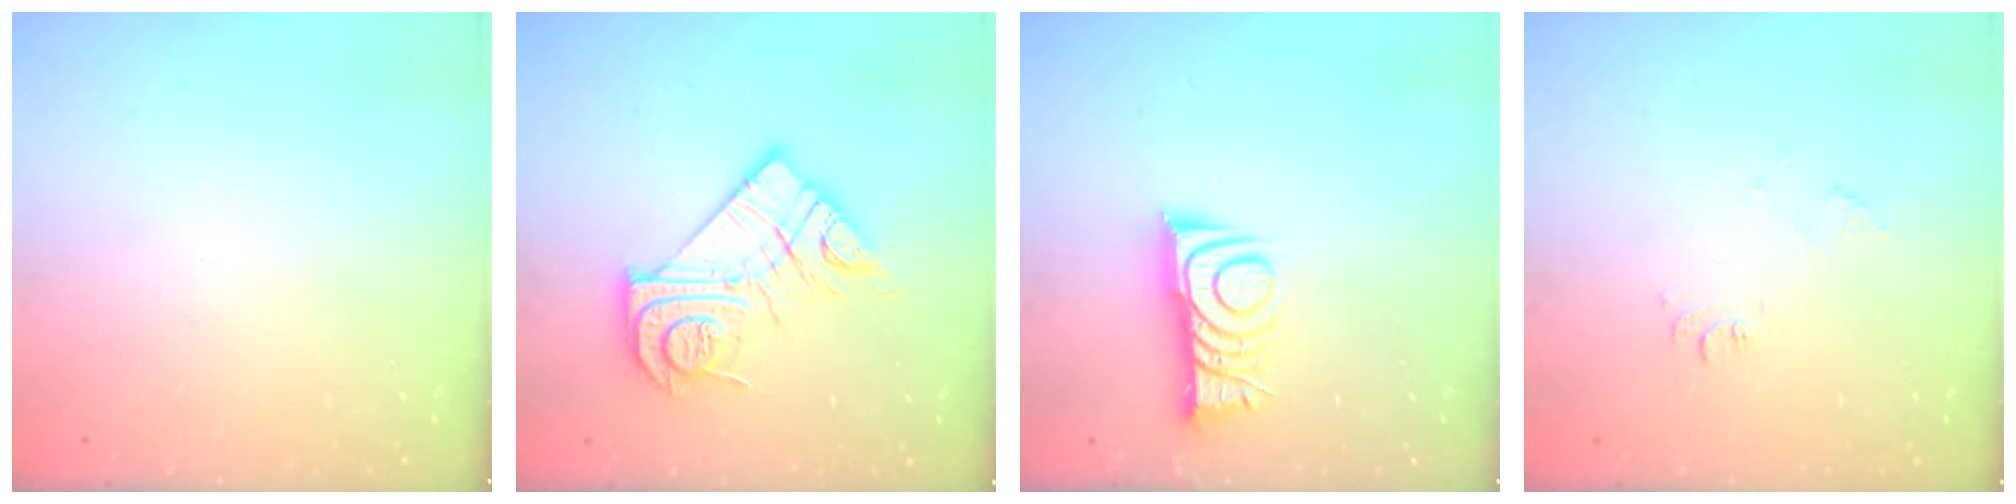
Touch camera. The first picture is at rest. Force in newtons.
{"total": 16.9, "press": 16.9, "slide": 1.5}
{"total": 8.8, "press": 8.8, "slide": 0.1}
{"total": 6.3, "press": 6.3, "slide": 0.7}